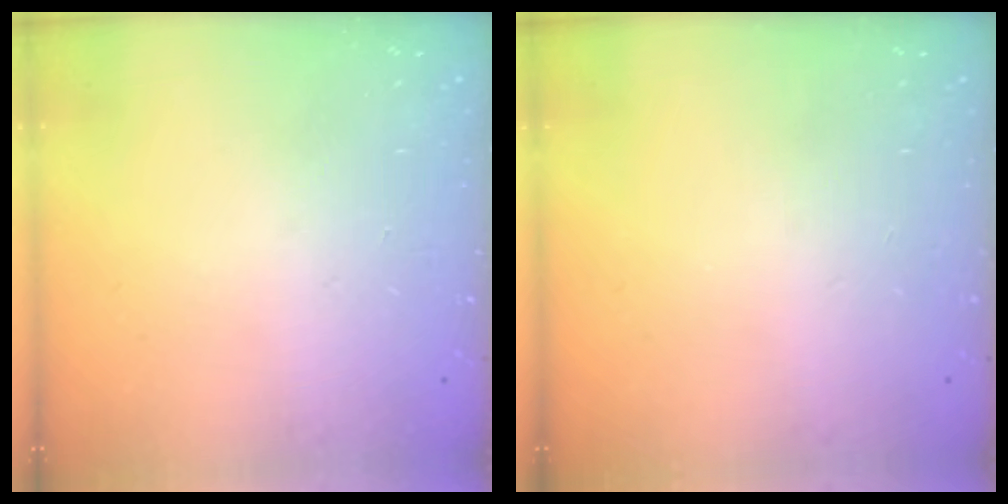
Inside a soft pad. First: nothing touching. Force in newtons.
{"total": 0.0}